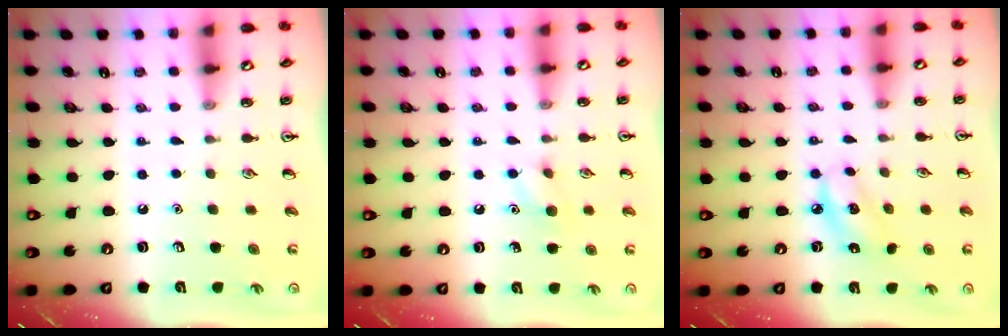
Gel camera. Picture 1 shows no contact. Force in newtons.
{"total": 6.4, "press": 6.2, "slide": 1.4}
{"total": 5.4, "press": 5.4, "slide": 1.0}